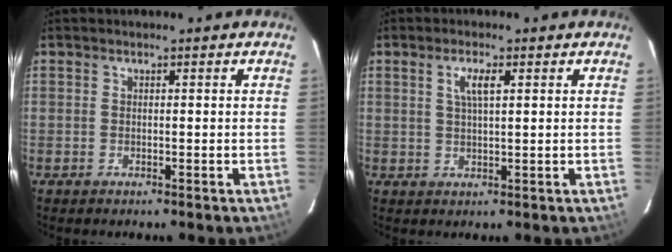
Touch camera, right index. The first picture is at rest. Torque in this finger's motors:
{"motor_torque": [0.03, 0.01, 0.11, 0.04]}